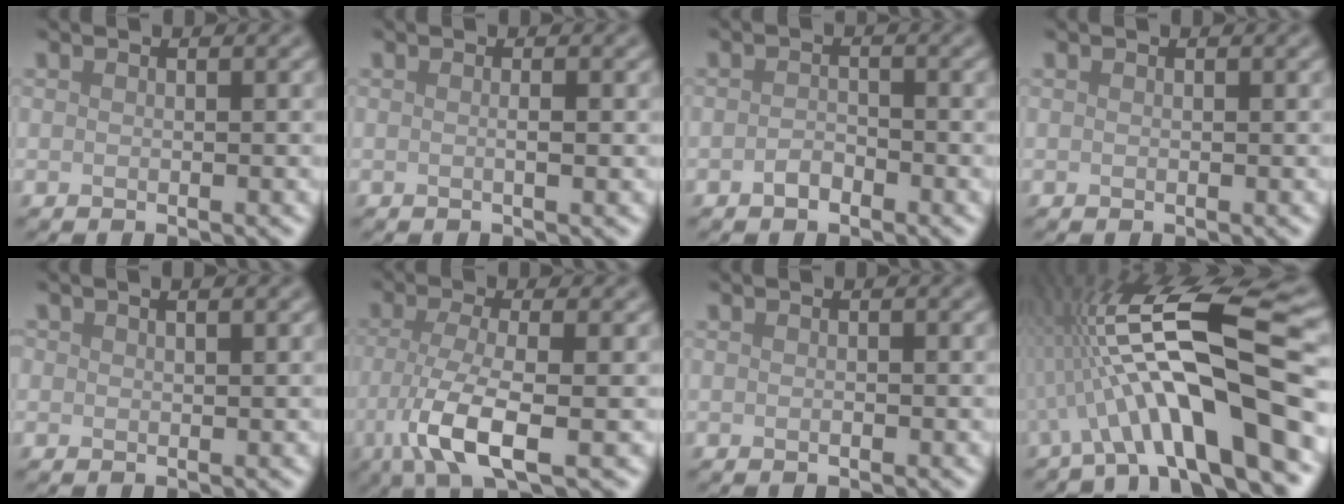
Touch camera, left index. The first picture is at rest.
{"total": 1.1, "force": [0.0, 0.3, 1.0], "torque": [-0.011, 0.002, -0.004]}
{"total": 1.3, "force": [-0.9, 0.6, 0.8], "torque": [-0.017, 0.002, -0.018]}
{"total": 0.0}
{"total": 1.2, "force": [0.8, 0.5, 0.8], "torque": [-0.011, -0.001, 0.011]}
{"total": 5.8, "force": [-2.0, 1.5, 5.3], "torque": [-0.104, -0.010, -0.041]}
{"total": 0.0}
{"total": 13.3, "force": [-1.9, 3.0, 12.8], "torque": [-0.203, 0.029, -0.036]}